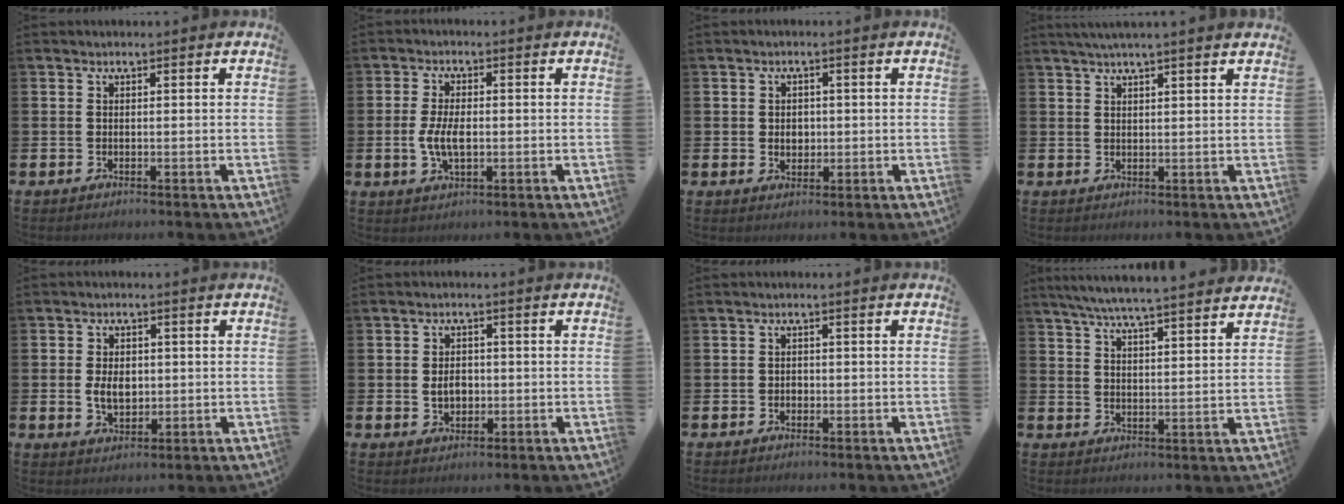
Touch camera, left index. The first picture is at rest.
{"total": 4.6, "force": [-0.3, 2.2, 4.0], "torque": [-0.081, -0.002, -0.012]}
{"total": 1.9, "force": [0.1, 1.7, 1.0], "torque": [0.000, 0.002, -0.006]}
{"total": 2.6, "force": [2.4, -0.4, 0.9], "torque": [-0.026, -0.001, 0.044]}
{"total": 4.0, "force": [0.0, 2.7, 2.9], "torque": [-0.036, 0.001, -0.006]}
{"total": 2.9, "force": [-0.2, 2.2, 2.0], "torque": [-0.018, -0.001, -0.011]}
{"total": 0.9, "force": [-0.3, 0.8, 0.4], "torque": [-0.002, 0.003, -0.008]}
{"total": 6.5, "force": [6.2, -0.2, 1.9], "torque": [-0.060, -0.034, 0.110]}